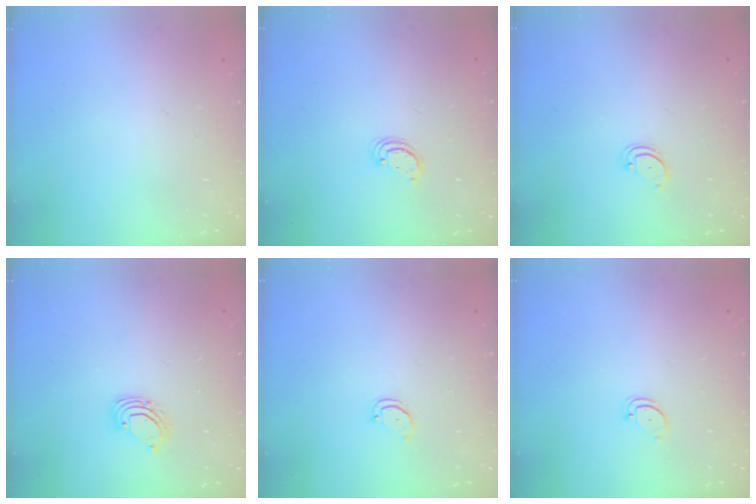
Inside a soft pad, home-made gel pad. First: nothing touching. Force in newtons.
{"total": 2.4, "press": 2.4, "slide": 0.2}
{"total": 3.0, "press": 3.0, "slide": 0.3}
{"total": 3.1, "press": 3.1, "slide": 0.2}
{"total": 2.5, "press": 2.5, "slide": 0.3}
{"total": 2.6, "press": 2.6, "slide": 0.1}